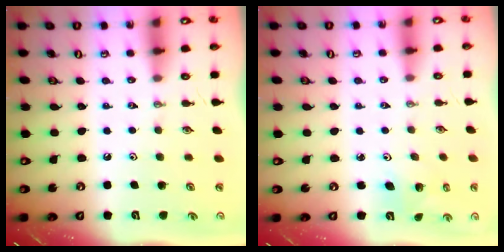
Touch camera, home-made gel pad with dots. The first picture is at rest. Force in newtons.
{"total": 3.5, "press": 3.5, "slide": 0.2}